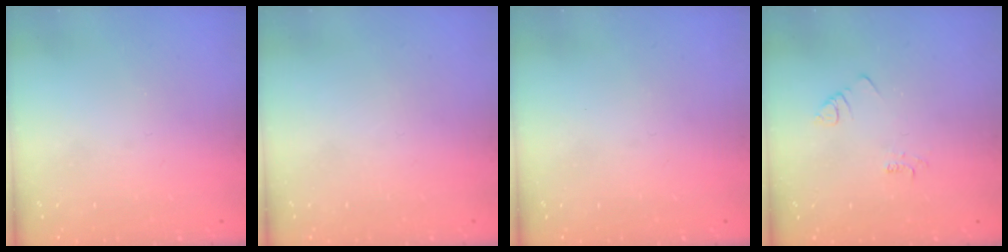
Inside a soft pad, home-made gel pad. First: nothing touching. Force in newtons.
{"total": 1.5, "press": 1.5, "slide": 0.1}
{"total": 0.0}
{"total": 2.1, "press": 2.1, "slide": 0.4}